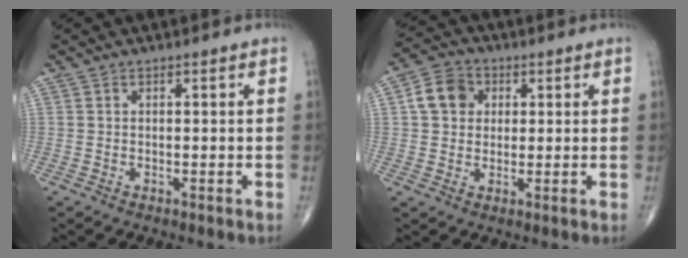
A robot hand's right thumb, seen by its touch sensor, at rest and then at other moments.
{"total": 7.1, "force": [1.6, 6.0, 3.6], "torque": [-0.050, 0.008, 0.020]}